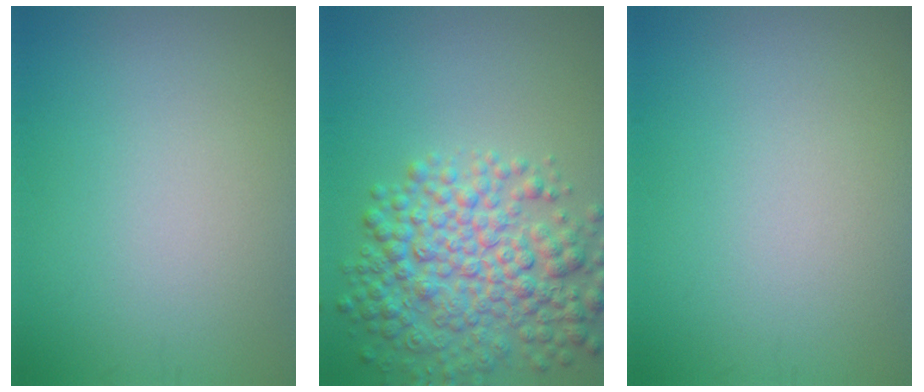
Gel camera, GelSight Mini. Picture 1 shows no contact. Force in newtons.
{"total": 7.6, "press": 7.6, "slide": 0.2}
{"total": 0.0}